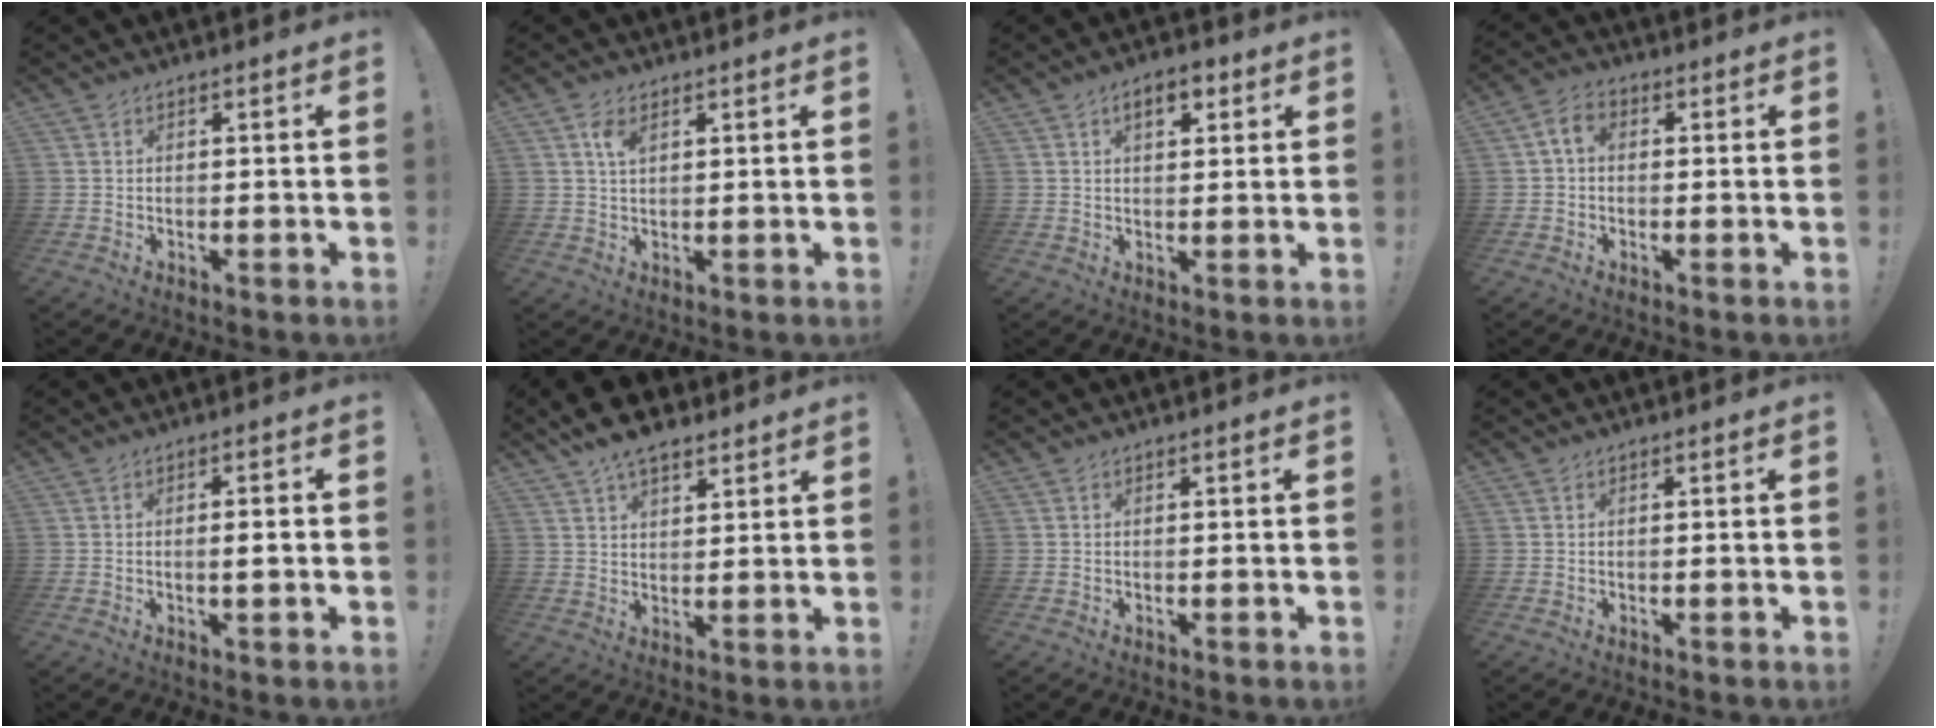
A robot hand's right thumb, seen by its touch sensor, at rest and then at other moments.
{"total": 3.7, "force": [1.7, 2.0, 2.6], "torque": [-0.042, -0.003, 0.028]}
{"total": 5.2, "force": [2.4, 2.8, 3.7], "torque": [-0.054, 0.002, 0.039]}
{"total": 4.9, "force": [0.6, 3.3, 3.6], "torque": [-0.075, 0.008, 0.013]}
{"total": 2.6, "force": [-0.3, 0.0, 2.5], "torque": [-0.030, -0.007, -0.011]}
{"total": 8.7, "force": [6.5, 4.1, 4.2], "torque": [-0.062, -0.030, 0.120]}
{"total": 0.0}
{"total": 0.0}